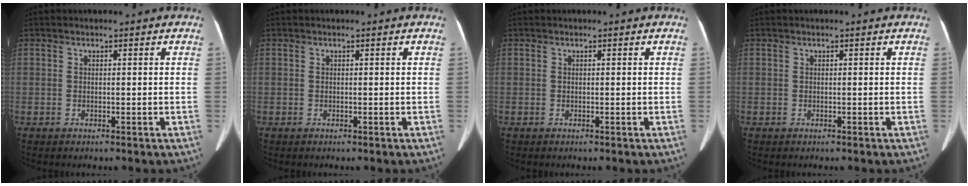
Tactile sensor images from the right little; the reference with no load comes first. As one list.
[{"total": 0.0}, {"total": 0.0}, {"total": 0.0}]